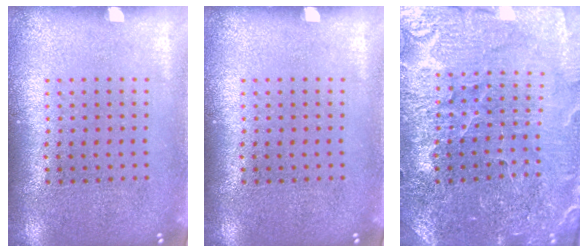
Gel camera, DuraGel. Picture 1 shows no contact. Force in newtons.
{"total": 0.0}
{"total": 3.4, "press": 3.4, "slide": 0.3}